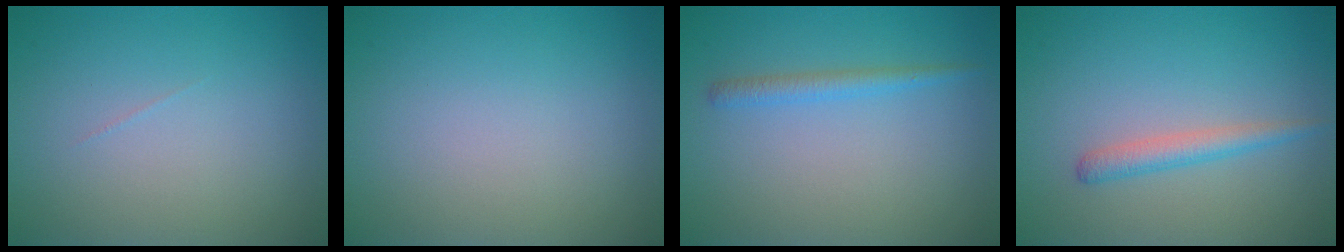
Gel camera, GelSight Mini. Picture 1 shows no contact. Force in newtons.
{"total": 0.0}
{"total": 1.5, "press": 1.5, "slide": 0.1}
{"total": 1.9, "press": 1.9, "slide": 0.1}